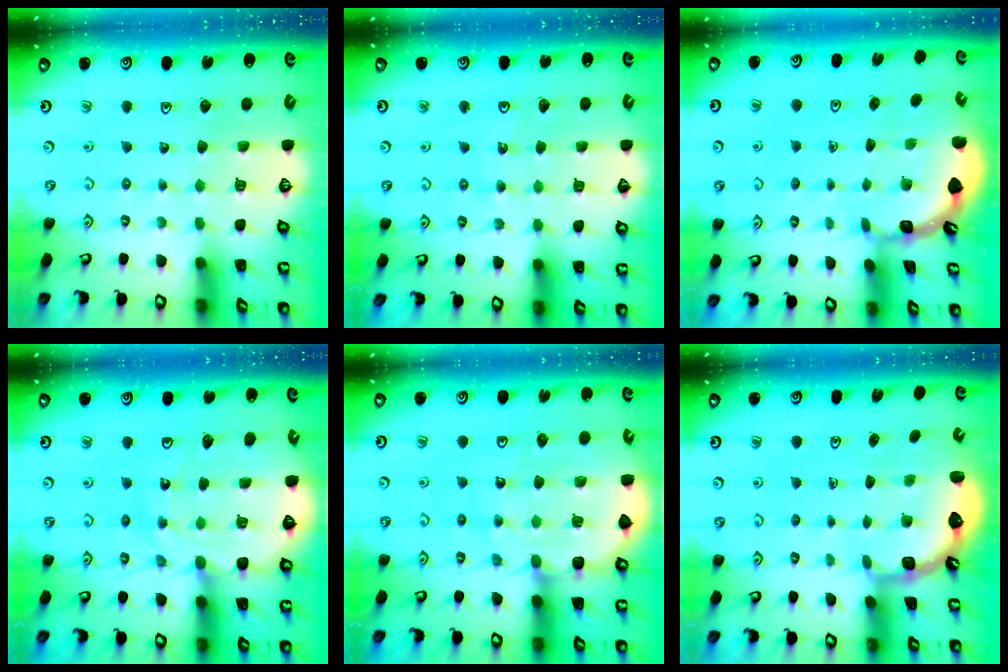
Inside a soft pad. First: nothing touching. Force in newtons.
{"total": 7.8, "press": 7.5, "slide": 1.9}
{"total": 1.7, "press": 1.7, "slide": 0.1}
{"total": 12.4, "press": 12.3, "slide": 1.6}
{"total": 11.2, "press": 10.9, "slide": 2.7}
{"total": 2.5, "press": 2.1, "slide": 1.3}